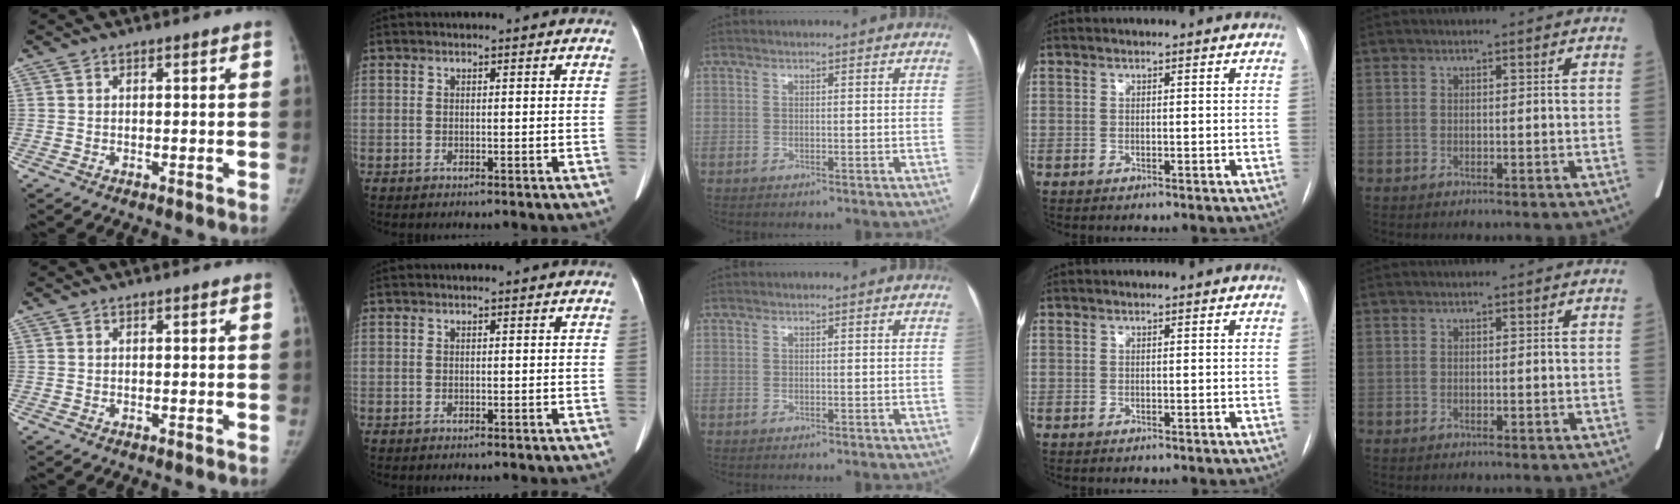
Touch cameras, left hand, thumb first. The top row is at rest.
{}